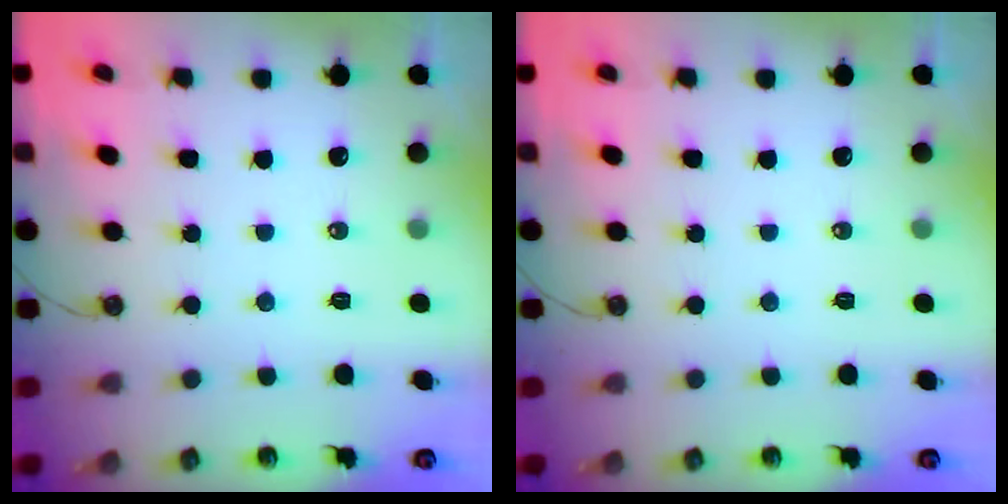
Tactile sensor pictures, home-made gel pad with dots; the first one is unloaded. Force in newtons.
{"total": 0.0}